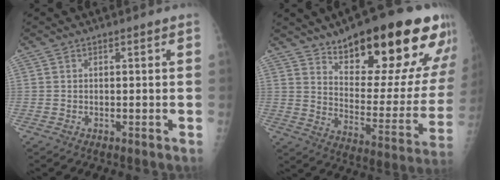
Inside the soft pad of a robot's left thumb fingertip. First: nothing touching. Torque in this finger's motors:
{"motor_torque": [0.50, 0.58, 1.53, -1.25, 0.38]}